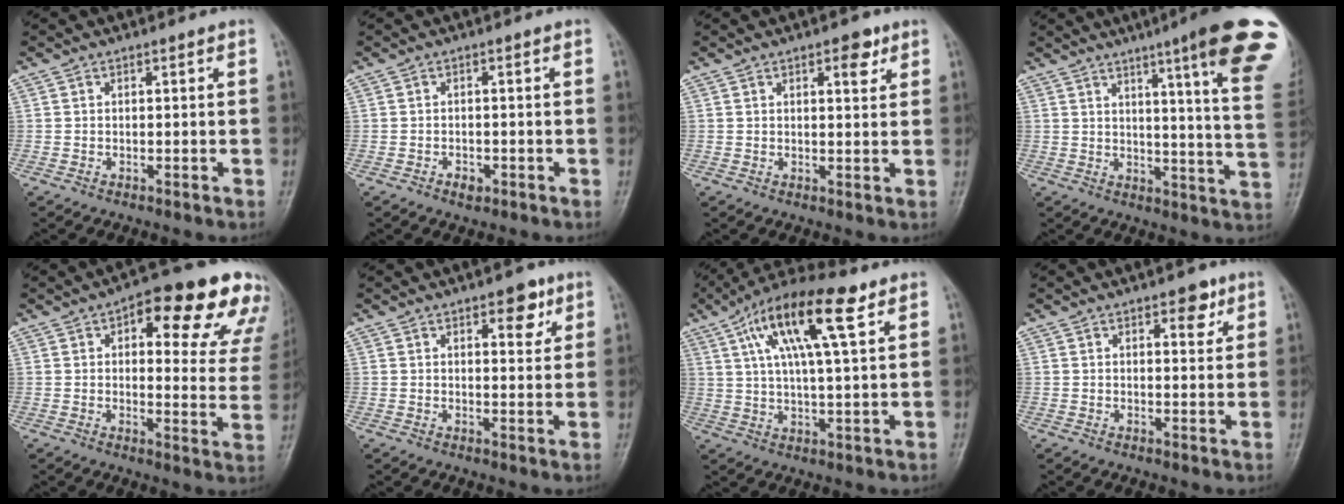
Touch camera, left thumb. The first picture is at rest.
{"total": 2.0, "force": [-1.1, 1.3, 1.1], "torque": [-0.013, 0.006, -0.014]}
{"total": 3.7, "force": [2.0, 1.5, 2.7], "torque": [-0.024, -0.008, 0.026]}
{"total": 20.8, "force": [12.4, 0.9, 16.6], "torque": [-0.200, -0.065, 0.147]}
{"total": 20.3, "force": [11.5, 7.9, 14.7], "torque": [-0.135, -0.020, 0.130]}
{"total": 5.4, "force": [3.0, 2.5, 3.7], "torque": [-0.029, -0.014, 0.037]}
{"total": 16.2, "force": [7.2, 4.3, 13.9], "torque": [-0.243, 0.005, 0.123]}
{"total": 4.0, "force": [2.3, 1.9, 2.7], "torque": [-0.017, -0.010, 0.028]}